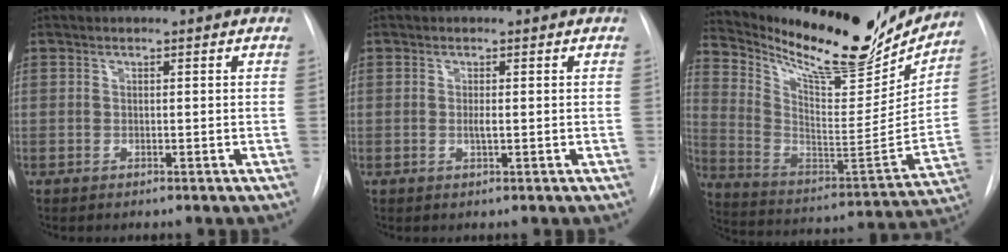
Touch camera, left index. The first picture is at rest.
{"total": 0.9, "force": [0.1, 0.1, 0.9], "torque": [-0.023, -0.003, 0.001]}
{"total": 26.2, "force": [22.3, 6.0, 12.4], "torque": [-0.213, -0.040, 0.337]}